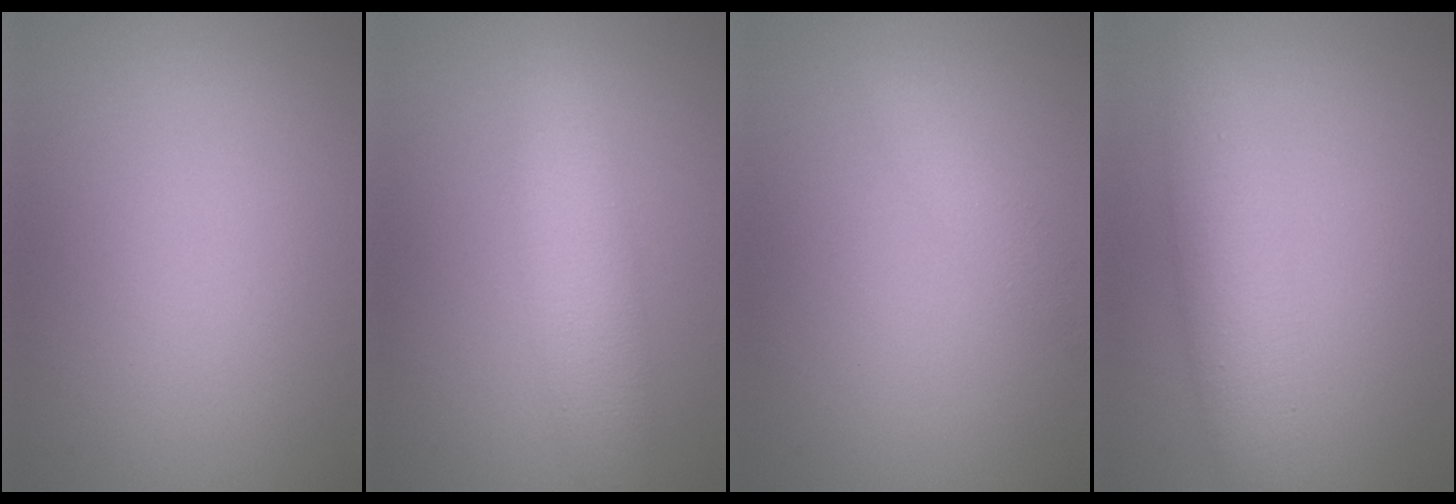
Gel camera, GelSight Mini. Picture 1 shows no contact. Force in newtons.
{"total": 4.8, "press": 4.8, "slide": 0.1}
{"total": 1.6, "press": 1.6, "slide": 0.1}
{"total": 4.0, "press": 4.0, "slide": 0.1}